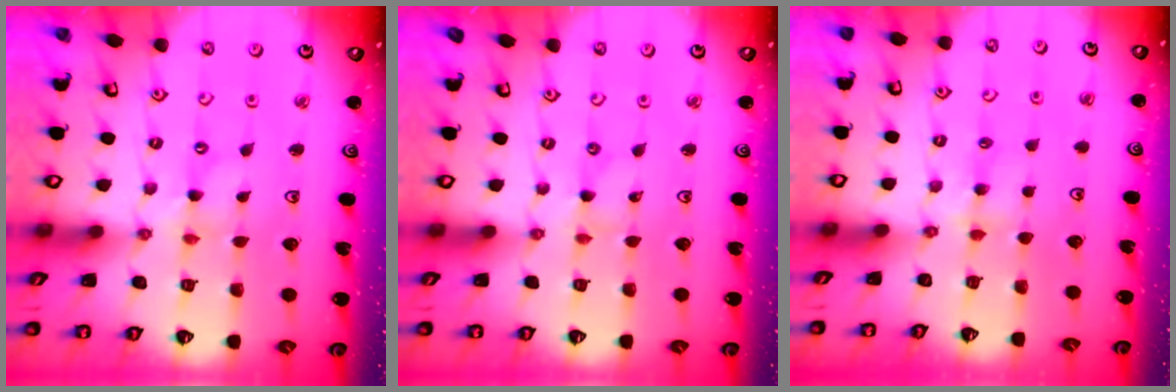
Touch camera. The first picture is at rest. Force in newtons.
{"total": 0.0}
{"total": 4.4, "press": 4.3, "slide": 0.7}